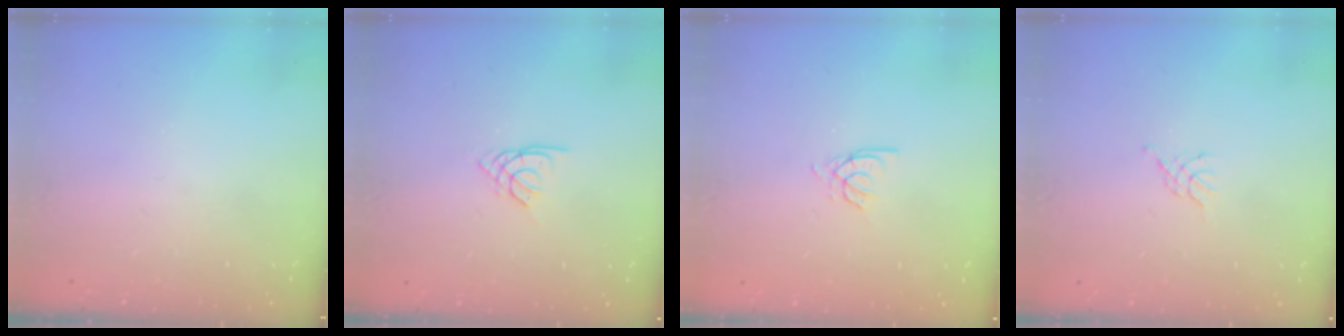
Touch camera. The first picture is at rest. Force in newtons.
{"total": 2.3, "press": 2.3, "slide": 0.5}
{"total": 2.7, "press": 2.7, "slide": 0.2}
{"total": 2.3, "press": 2.2, "slide": 0.5}